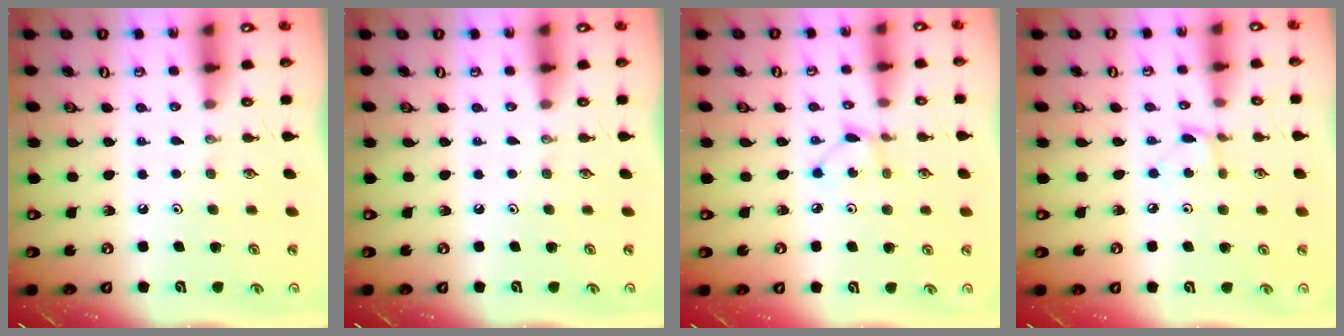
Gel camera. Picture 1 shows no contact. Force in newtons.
{"total": 0.0}
{"total": 2.2, "press": 2.2, "slide": 0.1}
{"total": 2.9, "press": 2.9, "slide": 0.4}